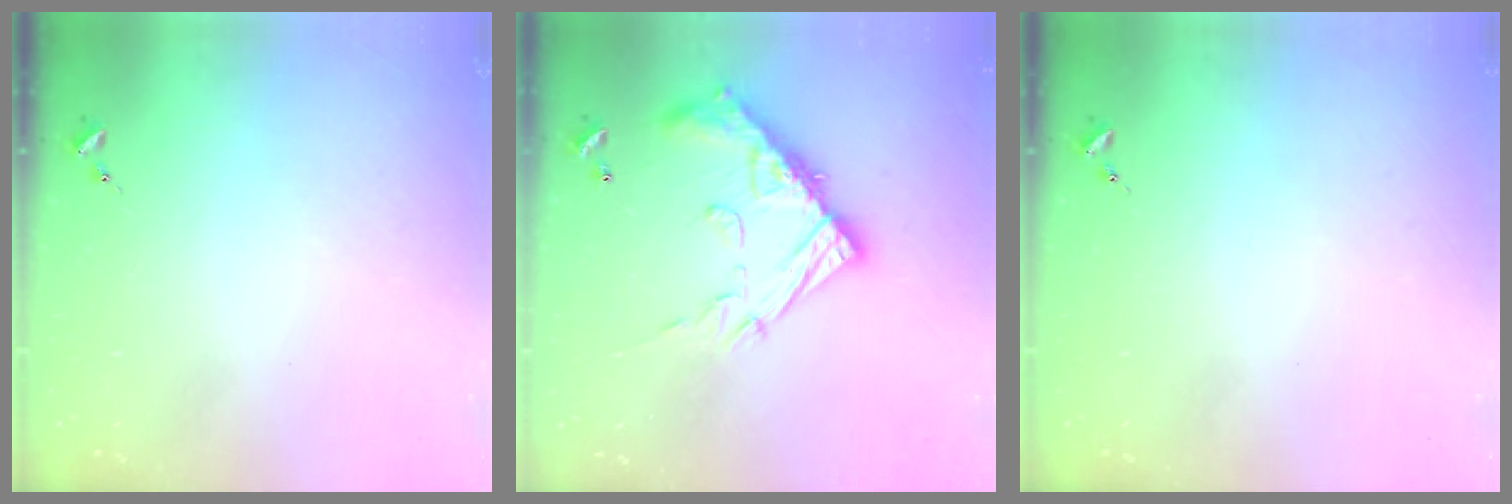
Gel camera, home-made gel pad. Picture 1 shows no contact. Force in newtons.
{"total": 18.0, "press": 18.0, "slide": 1.4}
{"total": 0.0}